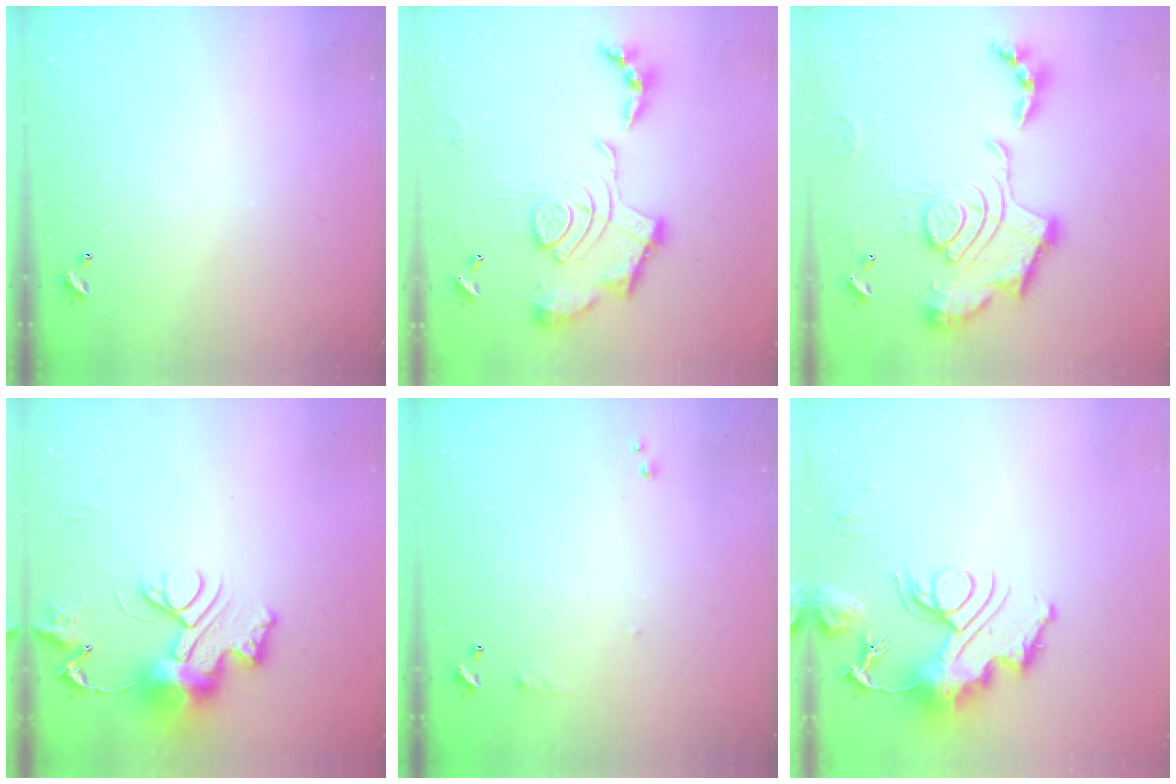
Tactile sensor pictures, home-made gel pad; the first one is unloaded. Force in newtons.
{"total": 2.4, "press": 1.9, "slide": 1.5}
{"total": 2.5, "press": 1.9, "slide": 1.7}
{"total": 13.0, "press": 13.0, "slide": 0.8}
{"total": 6.5, "press": 6.5, "slide": 0.7}
{"total": 13.9, "press": 13.8, "slide": 1.5}